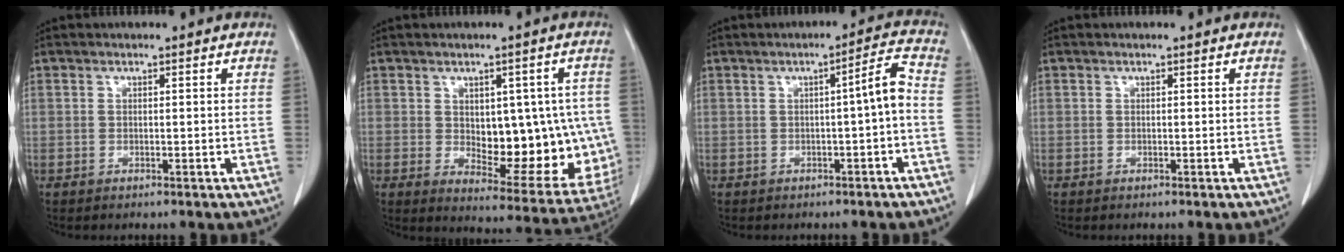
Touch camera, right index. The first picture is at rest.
{"total": 15.9, "force": [-0.6, 7.8, 13.8], "torque": [-0.150, 0.008, 0.019]}
{"total": 4.2, "force": [-0.8, -0.1, 4.1], "torque": [-0.056, 0.012, -0.012]}
{"total": 0.0}